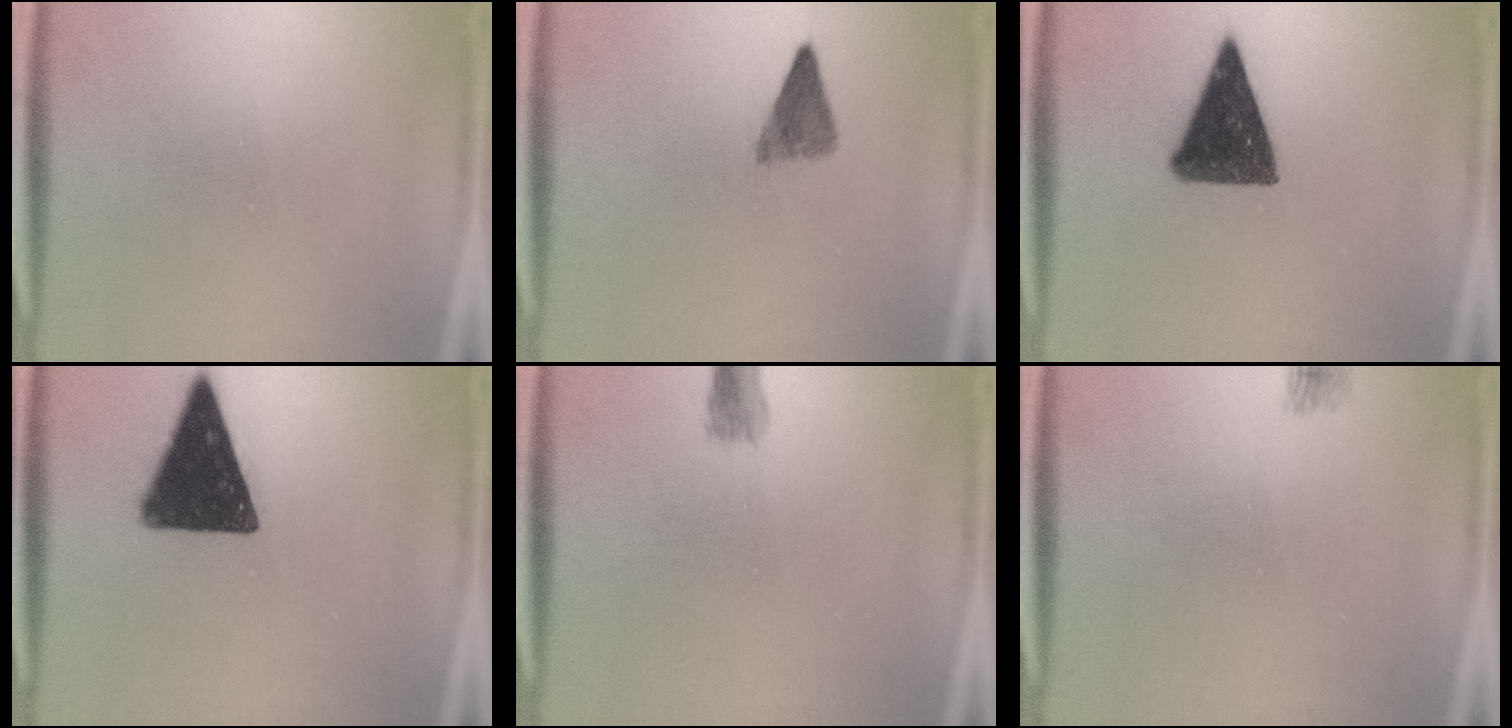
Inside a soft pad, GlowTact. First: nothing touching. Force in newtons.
{"total": 3.5}
{"total": 11.5}
{"total": 15.6}
{"total": 1.8}
{"total": 1.6}